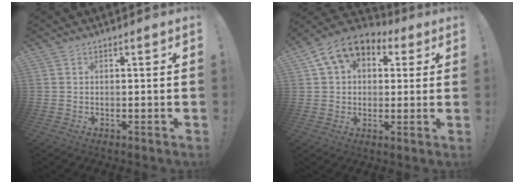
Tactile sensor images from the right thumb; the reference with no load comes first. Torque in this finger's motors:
{"motor_torque": [1.74, 1.74, 0.53, -0.07, 0.13]}